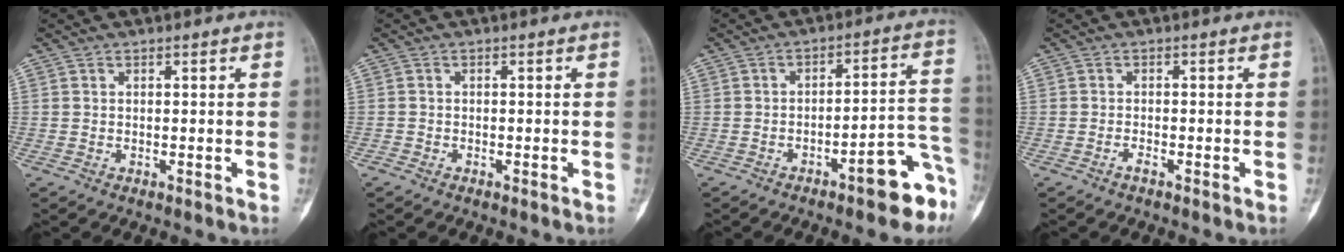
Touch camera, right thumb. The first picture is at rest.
{"total": 0.7, "force": [-0.5, 0.4, 0.0], "torque": [-0.001, 0.003, -0.016]}
{"total": 11.1, "force": [-6.2, 2.9, 8.6], "torque": [-0.083, 0.063, -0.081]}
{"total": 1.0, "force": [-0.8, 0.2, 0.5], "torque": [-0.011, 0.005, -0.015]}